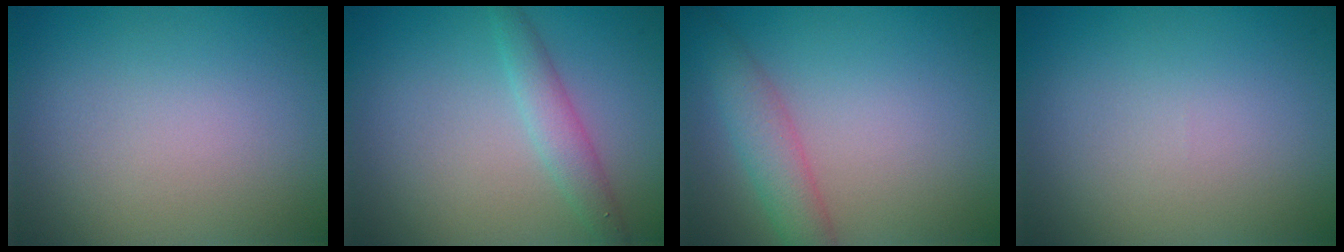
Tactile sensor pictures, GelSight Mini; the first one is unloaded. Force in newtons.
{"total": 2.3, "press": 2.3, "slide": 0.0}
{"total": 3.2, "press": 3.1, "slide": 0.3}
{"total": 0.0}